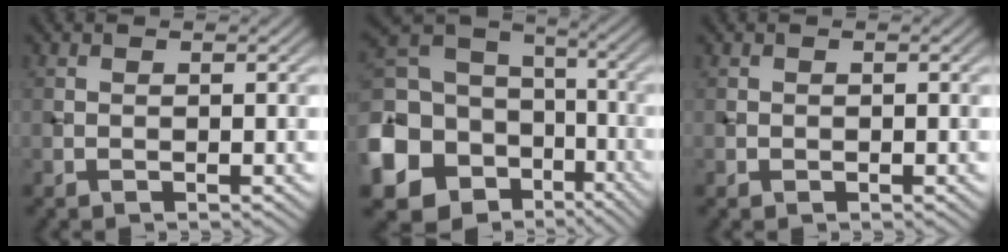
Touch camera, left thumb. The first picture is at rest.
{"total": 19.1, "force": [-6.5, 15.6, 8.9], "torque": [-0.259, -0.038, -0.112]}
{"total": 0.7, "force": [-0.1, 0.7, 0.1], "torque": [0.001, -0.004, -0.004]}